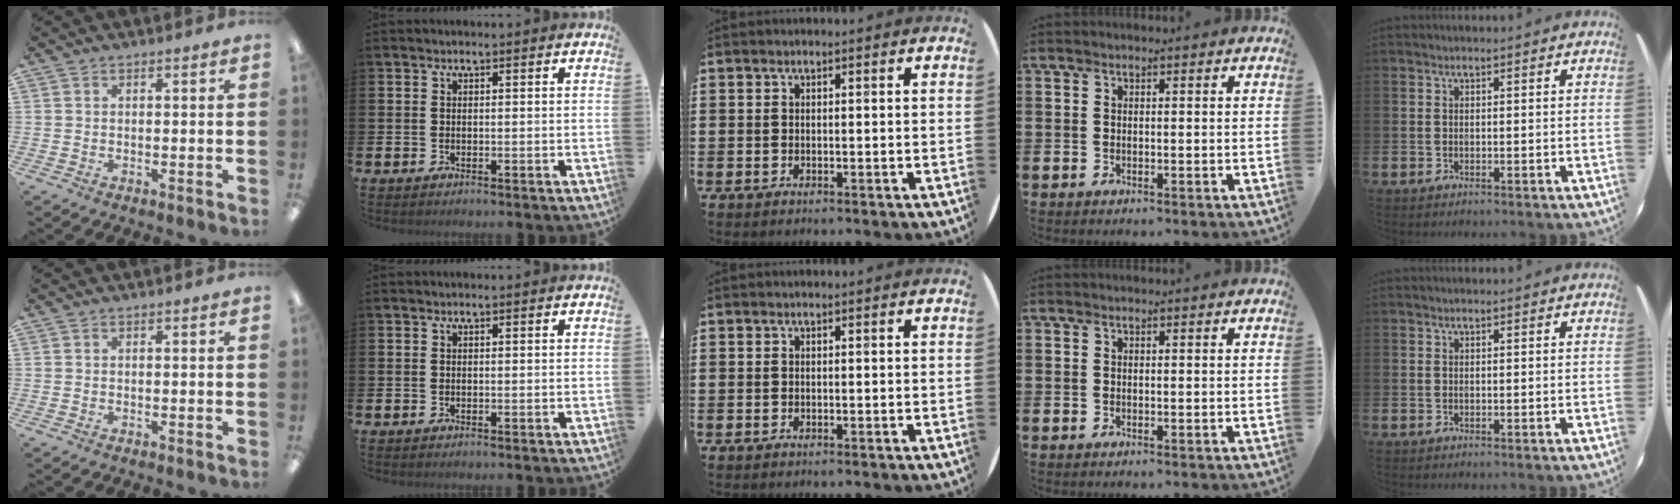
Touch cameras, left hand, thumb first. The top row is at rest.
{}